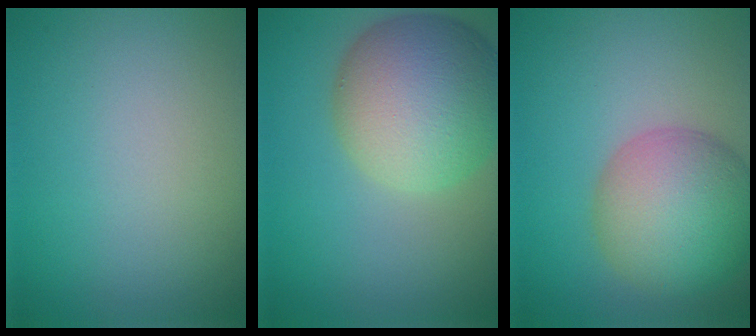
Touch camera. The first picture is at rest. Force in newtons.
{"total": 9.3, "press": 9.3, "slide": 0.4}
{"total": 7.9, "press": 7.9, "slide": 0.2}